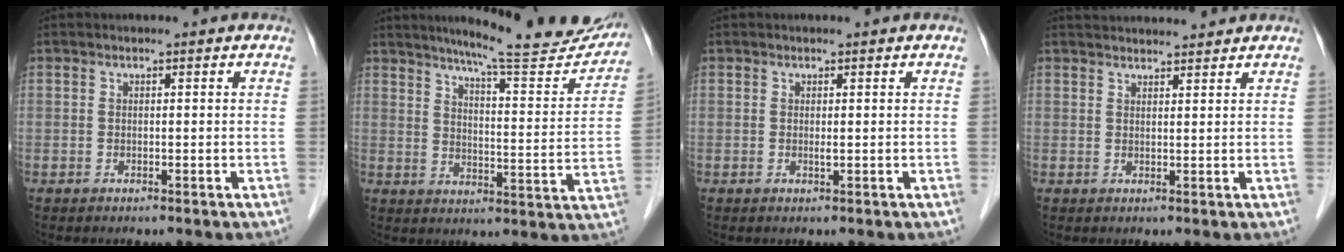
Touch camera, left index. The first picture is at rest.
{"total": 19.3, "force": [17.5, 1.6, 7.9], "torque": [-0.108, -0.049, 0.219]}
{"total": 0.7, "force": [0.4, 0.0, 0.6], "torque": [-0.013, 0.001, 0.004]}
{"total": 7.8, "force": [7.6, 0.8, 1.9], "torque": [-0.027, 0.030, 0.103]}